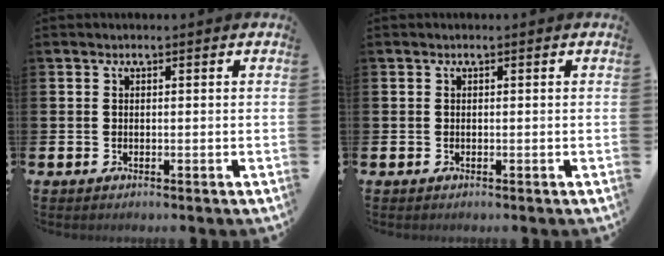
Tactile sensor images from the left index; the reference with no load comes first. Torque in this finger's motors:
{"motor_torque": [-0.02, 0.00, 0.00, 0.01]}